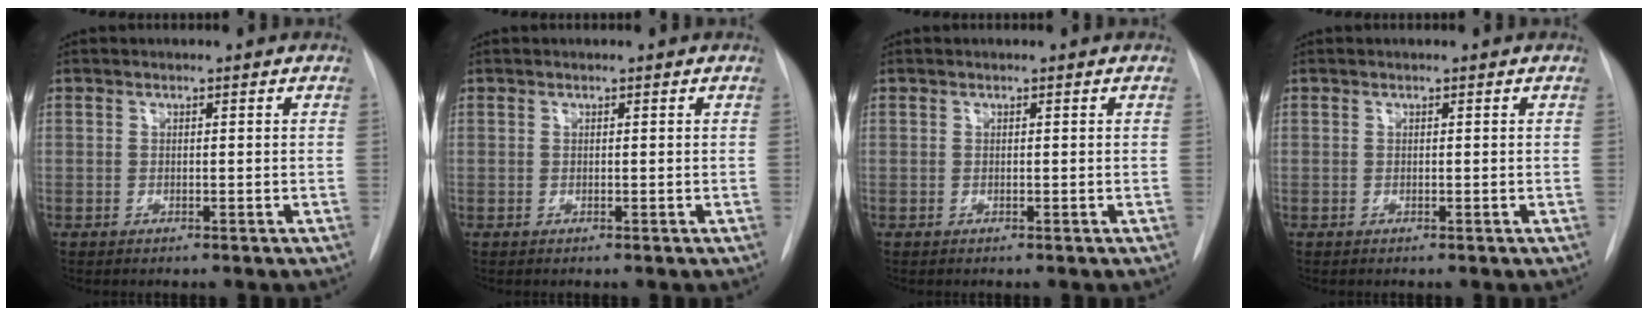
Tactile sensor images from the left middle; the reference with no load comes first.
{"total": 0.0}
{"total": 0.0}
{"total": 0.0}